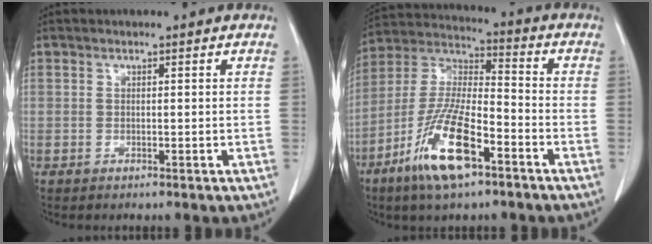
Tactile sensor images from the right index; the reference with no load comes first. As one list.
[{"total": 14.5, "force": [-7.7, 3.5, 11.8], "torque": [-0.243, -0.012, -0.143]}]